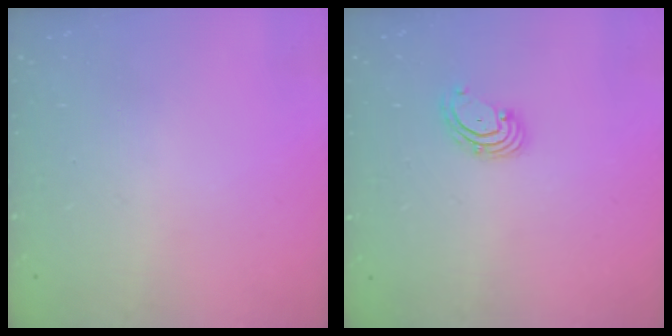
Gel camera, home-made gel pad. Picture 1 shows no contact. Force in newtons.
{"total": 2.7, "press": 2.7, "slide": 0.6}